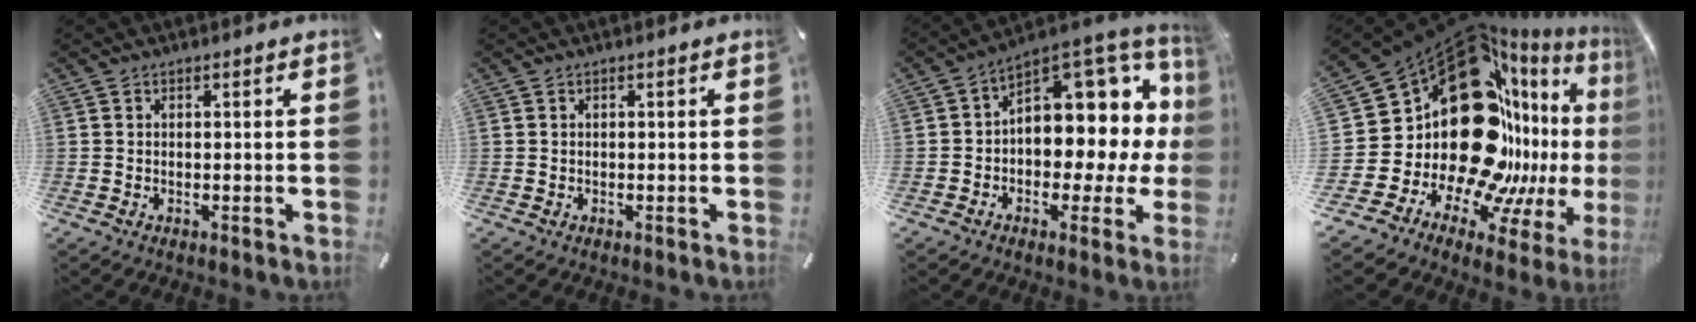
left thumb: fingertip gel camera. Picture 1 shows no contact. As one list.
[{"total": 0.0}, {"total": 12.2, "force": [4.6, 8.4, 7.6], "torque": [-0.079, -0.070, 0.074]}, {"total": 37.1, "force": [7.7, 23.5, 27.6], "torque": [-0.413, -0.155, 0.209]}]